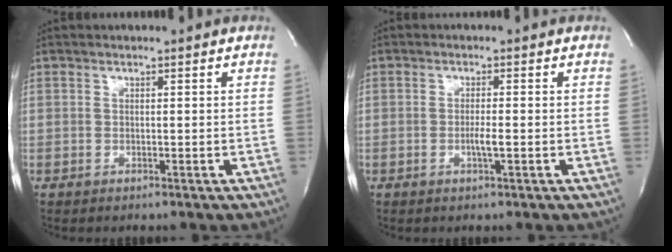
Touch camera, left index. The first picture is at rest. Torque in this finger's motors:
{"motor_torque": [0.55, -0.13, 0.04, 0.02]}